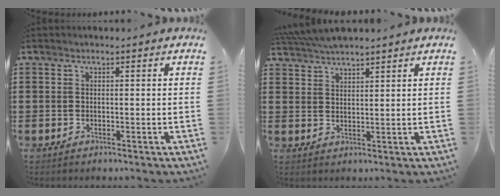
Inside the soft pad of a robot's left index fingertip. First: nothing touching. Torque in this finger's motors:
{"motor_torque": [0.01, -0.11, 0.79, 0.21]}